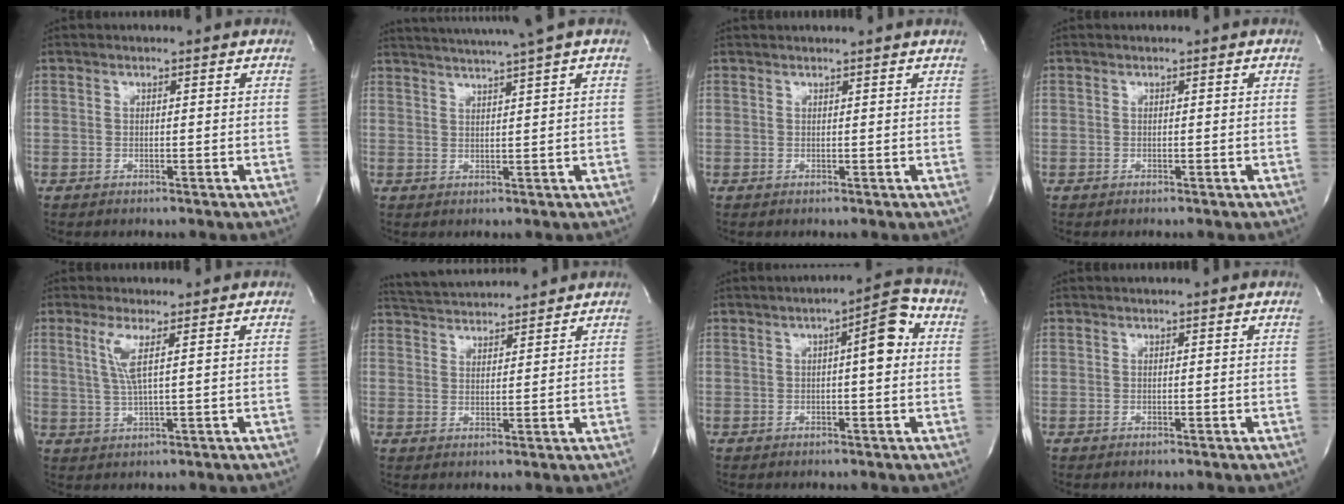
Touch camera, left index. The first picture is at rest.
{"total": 9.5, "force": [8.0, -1.9, 4.9], "torque": [-0.082, 0.002, 0.106]}
{"total": 3.0, "force": [2.9, -0.4, 0.6], "torque": [-0.015, 0.010, 0.029]}
{"total": 0.0}
{"total": 3.8, "force": [1.3, -0.2, 3.6], "torque": [-0.083, -0.007, 0.030]}
{"total": 9.6, "force": [9.2, 0.7, 2.3], "torque": [-0.051, 0.023, 0.146]}
{"total": 5.7, "force": [0.8, 1.0, 5.5], "torque": [-0.076, 0.015, 0.003]}
{"total": 1.0, "force": [0.9, -0.1, 0.3], "torque": [-0.012, -0.002, 0.012]}